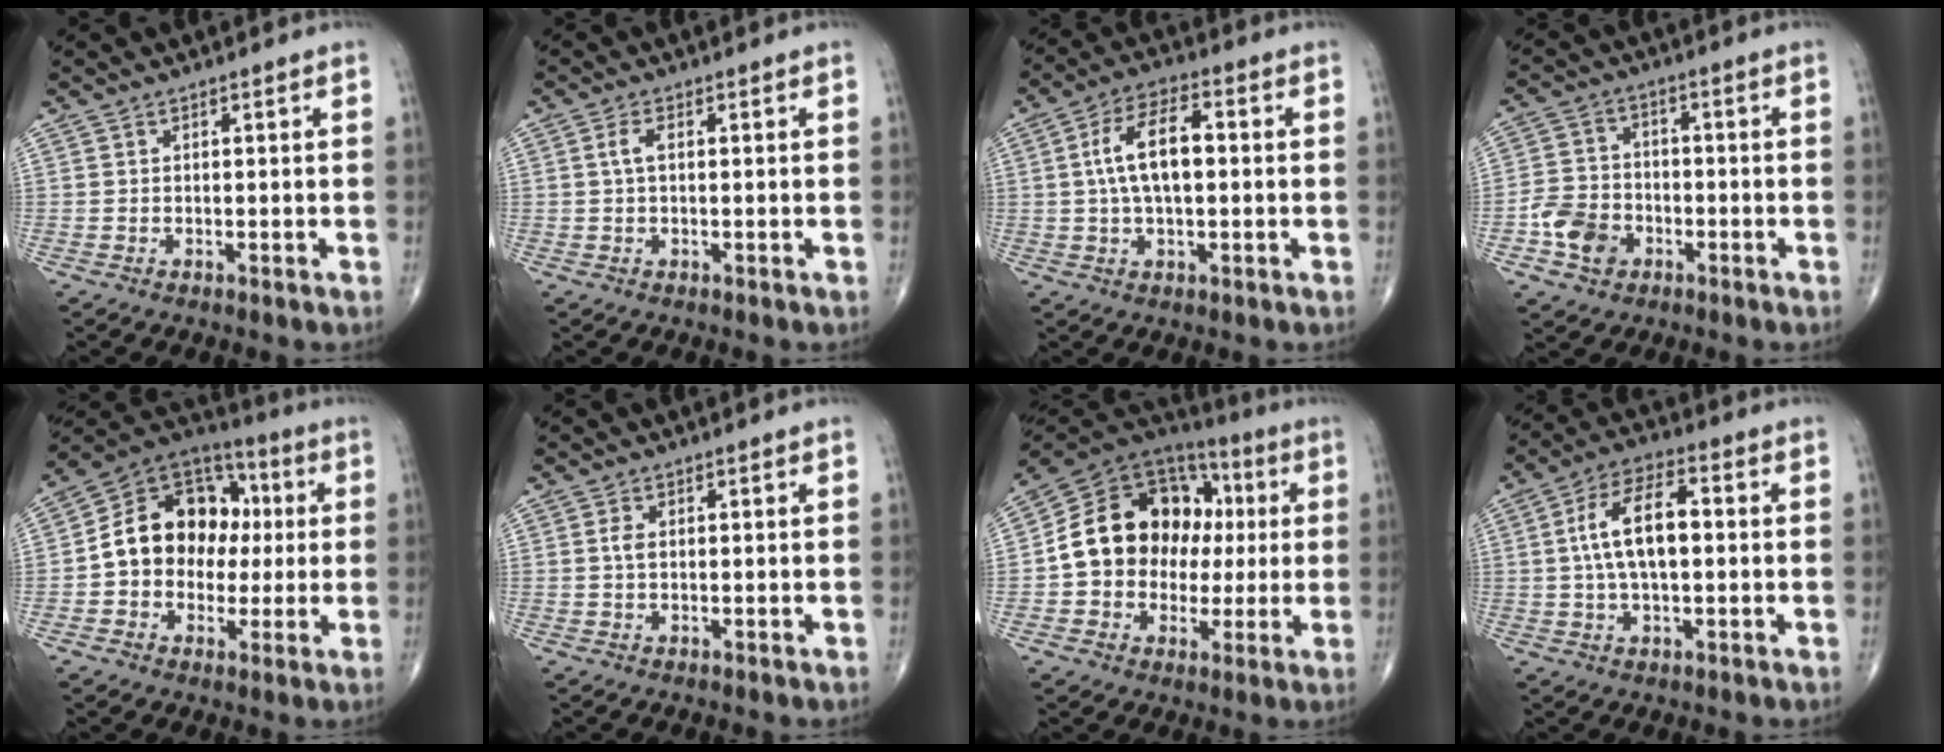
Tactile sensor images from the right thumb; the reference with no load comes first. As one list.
[{"total": 2.3, "force": [0.4, 0.9, 2.0], "torque": [-0.044, 0.007, 0.007]}, {"total": 10.4, "force": [0.9, 4.9, 9.2], "torque": [-0.167, 0.020, 0.011]}, {"total": 8.0, "force": [-3.3, 6.2, 3.8], "torque": [-0.053, 0.020, -0.061]}, {"total": 16.2, "force": [0.3, 12.9, 9.7], "torque": [-0.116, 0.037, -0.005]}, {"total": 2.1, "force": [0.3, 1.1, 1.7], "torque": [-0.036, 0.003, 0.004]}, {"total": 18.9, "force": [0.9, 15.0, 11.6], "torque": [-0.151, 0.041, 0.016]}, {"total": 11.5, "force": [0.9, 5.4, 10.1], "torque": [-0.182, 0.022, 0.010]}]